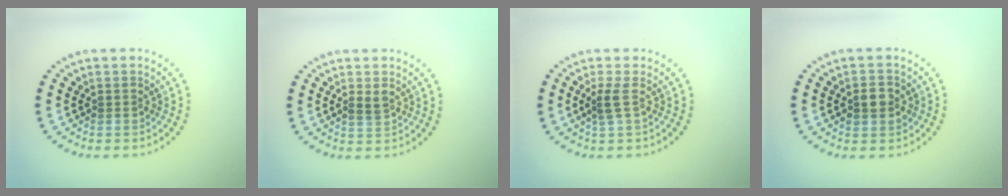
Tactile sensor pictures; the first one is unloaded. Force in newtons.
{"total": 1.1, "press": 1.1, "slide": 0.3}
{"total": 1.4, "press": 1.1, "slide": 0.9}
{"total": 2.3, "press": 2.2, "slide": 0.3}